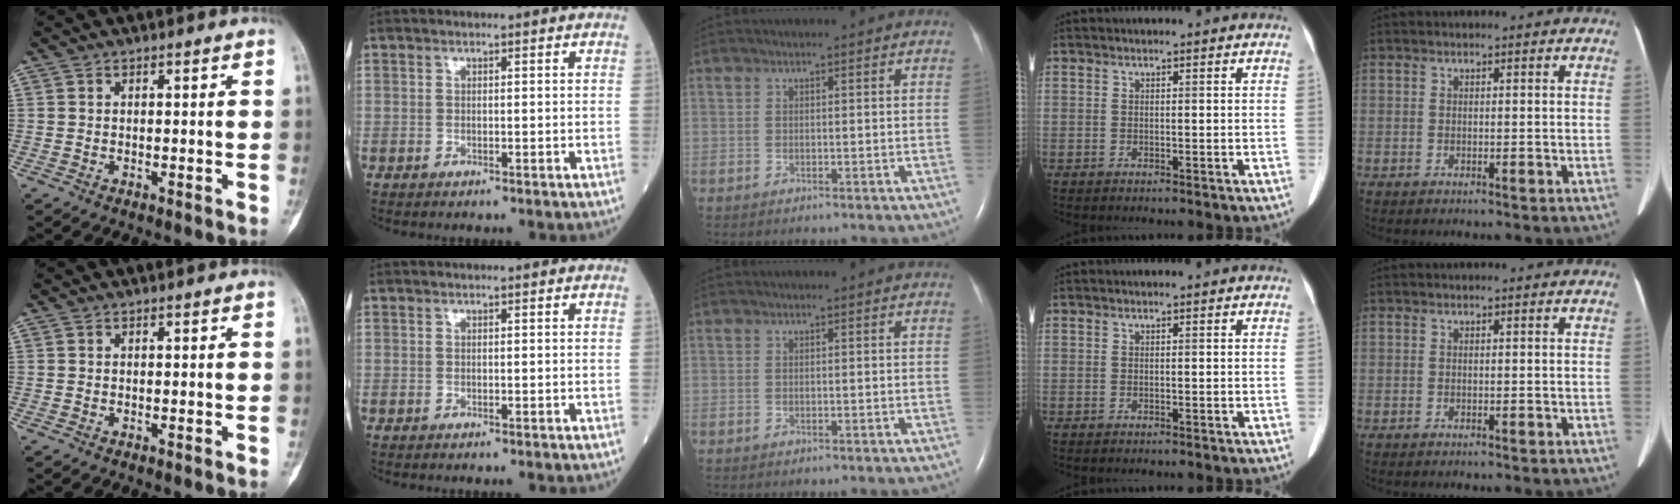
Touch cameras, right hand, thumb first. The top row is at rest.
{}